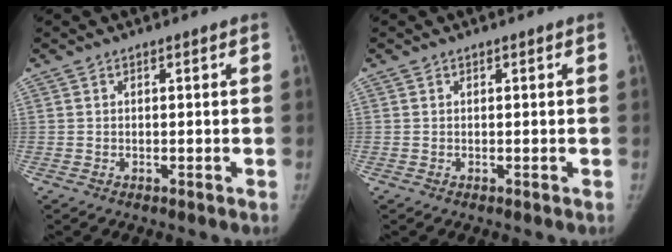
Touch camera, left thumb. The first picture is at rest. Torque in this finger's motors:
{"motor_torque": [0.32, -0.18, 0.14, 0.26, 0.01]}